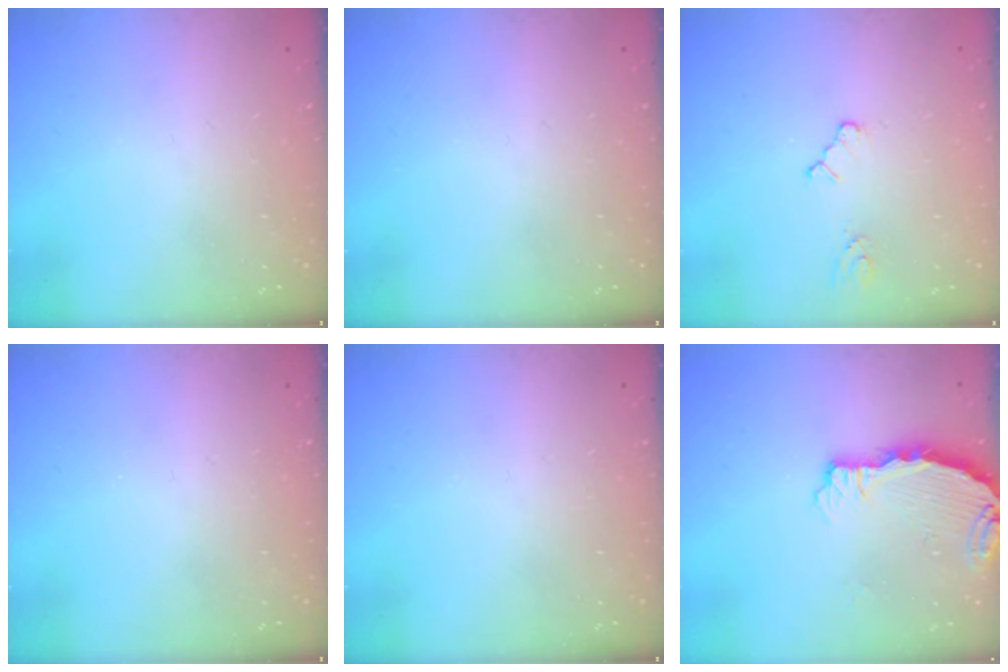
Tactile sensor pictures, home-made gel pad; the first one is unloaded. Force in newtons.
{"total": 0.0}
{"total": 2.6, "press": 2.6, "slide": 0.4}
{"total": 0.0}
{"total": 0.0}
{"total": 3.8, "press": 3.8, "slide": 0.3}